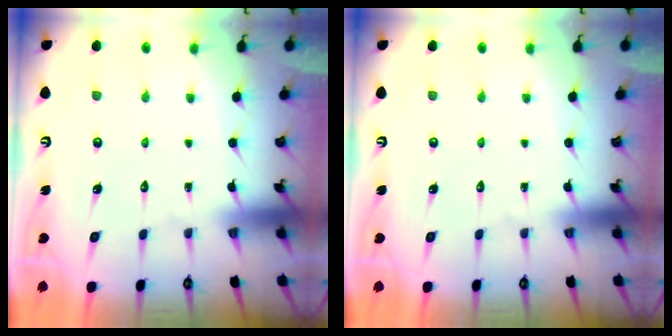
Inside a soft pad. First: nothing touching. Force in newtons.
{"total": 0.0}